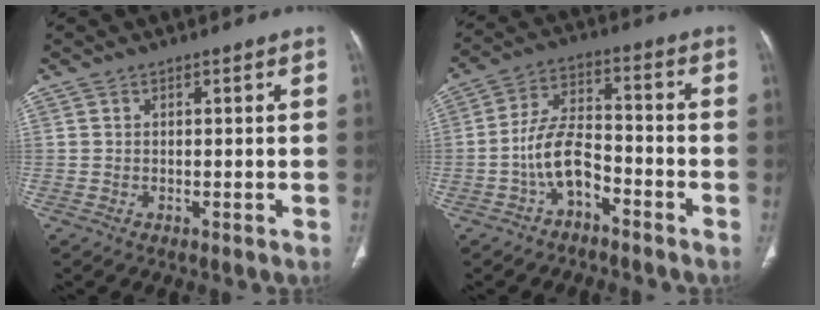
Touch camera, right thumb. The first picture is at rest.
{"total": 8.5, "force": [-4.0, 4.6, 5.9], "torque": [-0.101, 0.046, -0.079]}